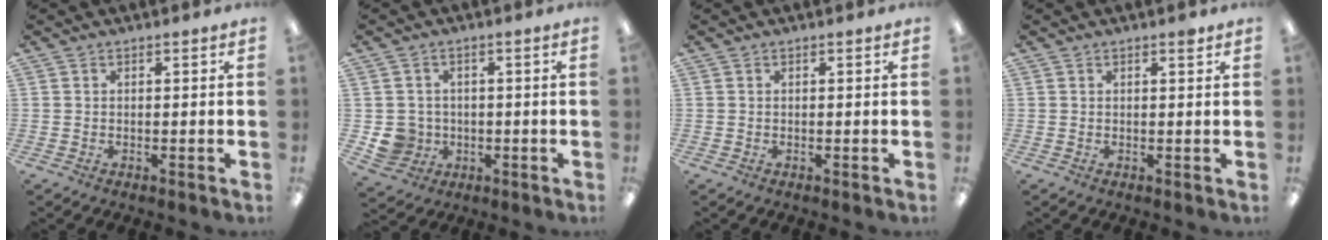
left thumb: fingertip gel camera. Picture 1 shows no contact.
{"total": 5.6, "force": [-0.6, 5.4, 1.0], "torque": [-0.028, 0.010, -0.003]}
{"total": 0.0}
{"total": 1.1, "force": [0.9, 0.1, 0.7], "torque": [-0.008, -0.004, 0.013]}